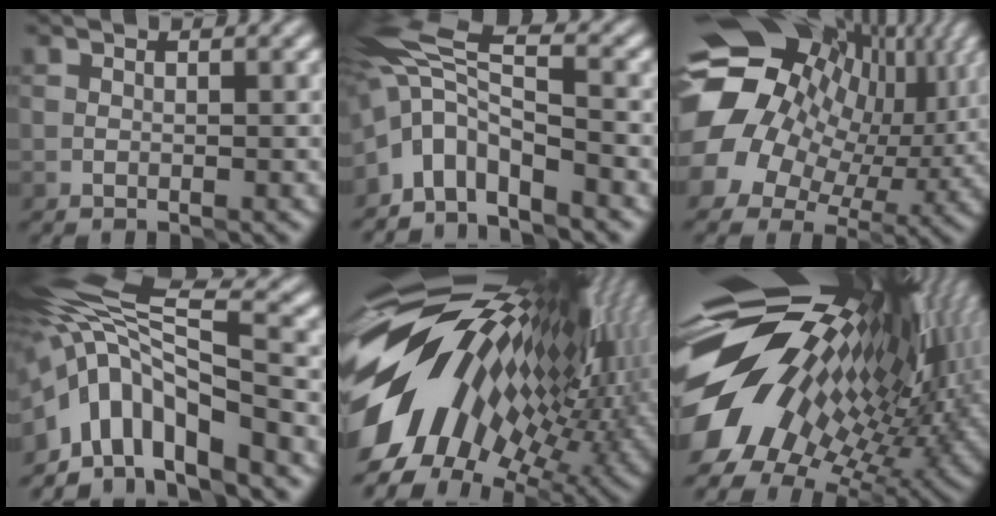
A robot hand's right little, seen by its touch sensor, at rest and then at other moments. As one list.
[{"total": 6.3, "force": [-3.3, 2.6, 4.8], "torque": [-0.087, 0.015, -0.076]}, {"total": 17.1, "force": [3.5, 13.6, 9.9], "torque": [-0.191, -0.008, 0.077]}, {"total": 9.9, "force": [-4.1, 4.0, 8.1], "torque": [-0.130, 0.023, -0.076]}, {"total": 18.8, "force": [0.0, 10.0, 16.0], "torque": [-0.295, 0.007, -0.021]}, {"total": 17.9, "force": [1.5, 9.6, 15.1], "torque": [-0.269, -0.014, 0.025]}]